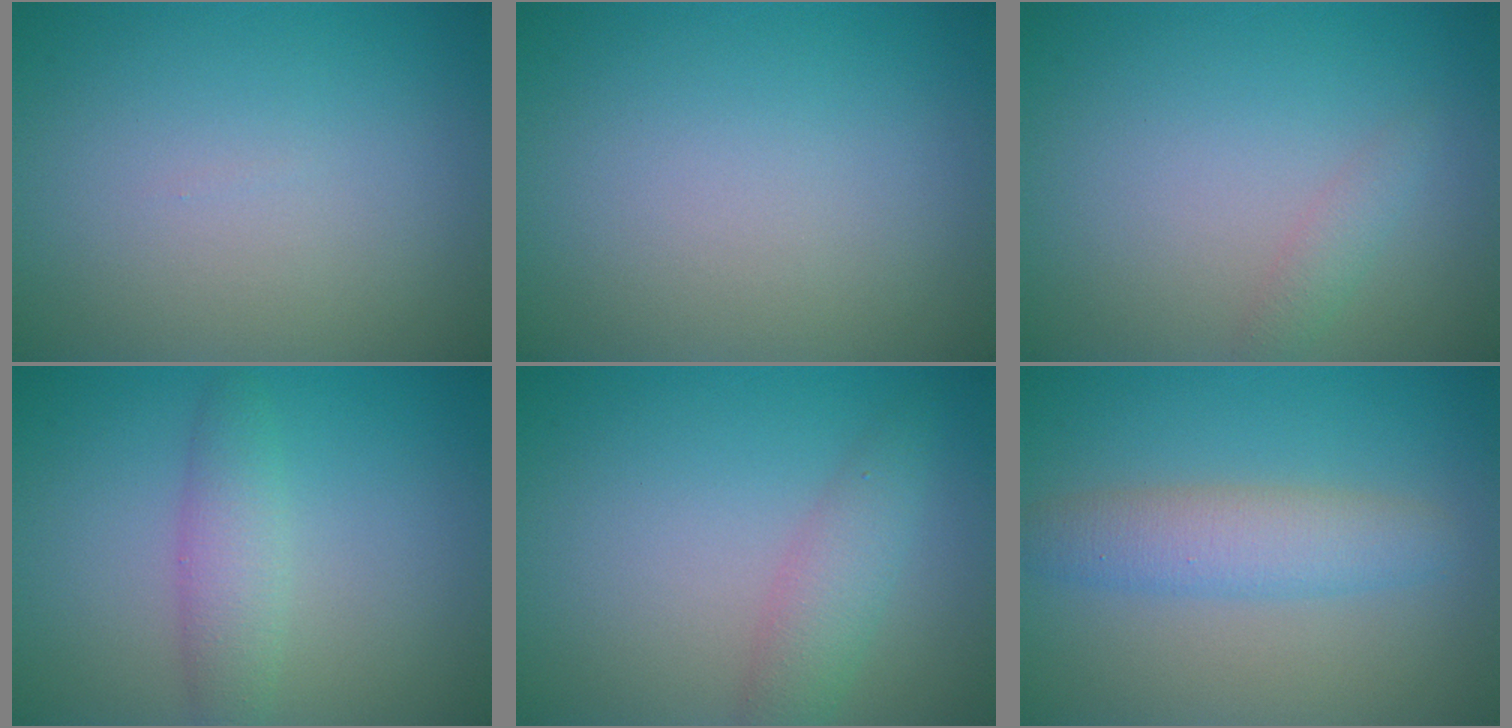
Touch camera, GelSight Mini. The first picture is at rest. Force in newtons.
{"total": 0.0}
{"total": 1.2, "press": 1.2, "slide": 0.1}
{"total": 2.7, "press": 2.7, "slide": 0.1}
{"total": 2.6, "press": 2.6, "slide": 0.0}
{"total": 3.6, "press": 3.6, "slide": 0.1}